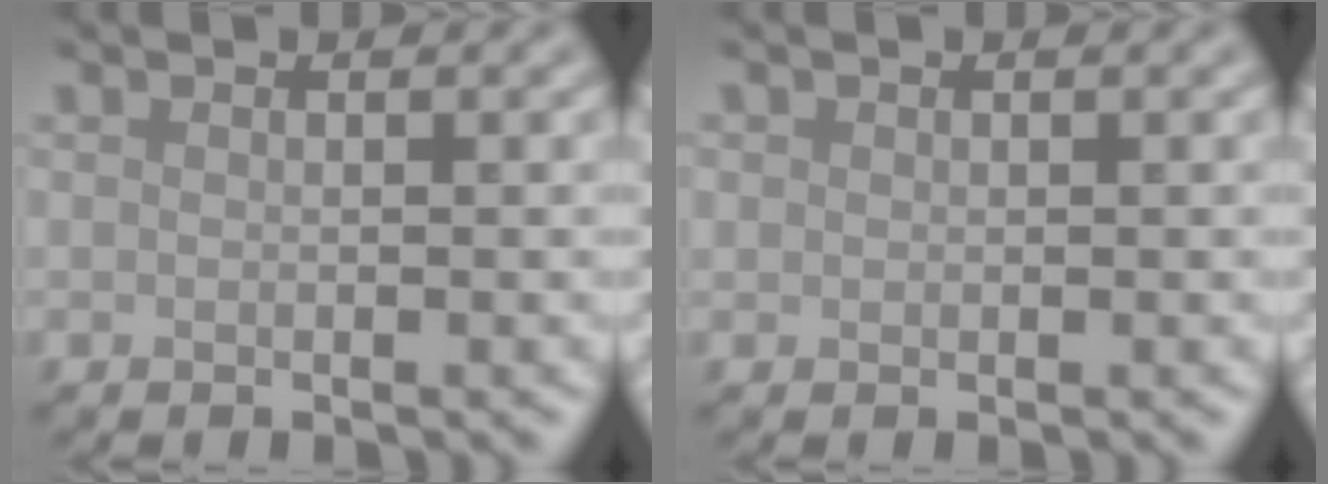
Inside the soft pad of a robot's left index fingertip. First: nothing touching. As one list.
[{"total": 0.6, "force": [0.2, 0.5, 0.0], "torque": [0.005, 0.000, 0.003]}]